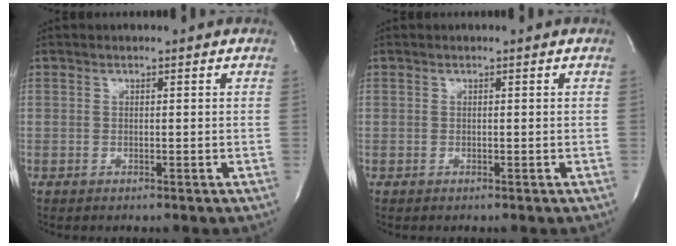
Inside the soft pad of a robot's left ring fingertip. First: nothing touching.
{"total": 0.0}